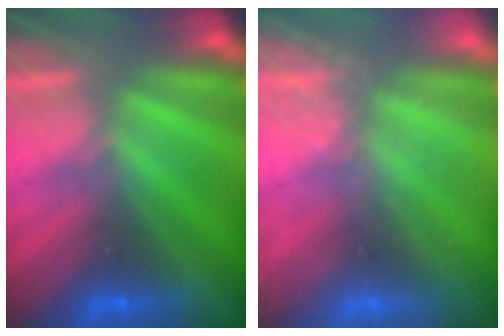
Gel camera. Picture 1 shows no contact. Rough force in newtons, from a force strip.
{"total": 2.6}